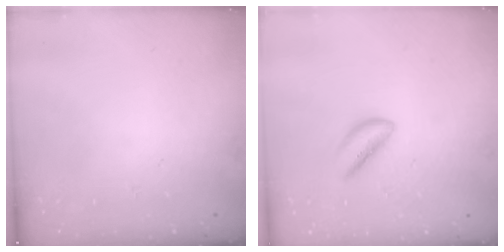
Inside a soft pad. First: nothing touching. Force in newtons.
{"total": 3.5, "press": 3.4, "slide": 0.6}